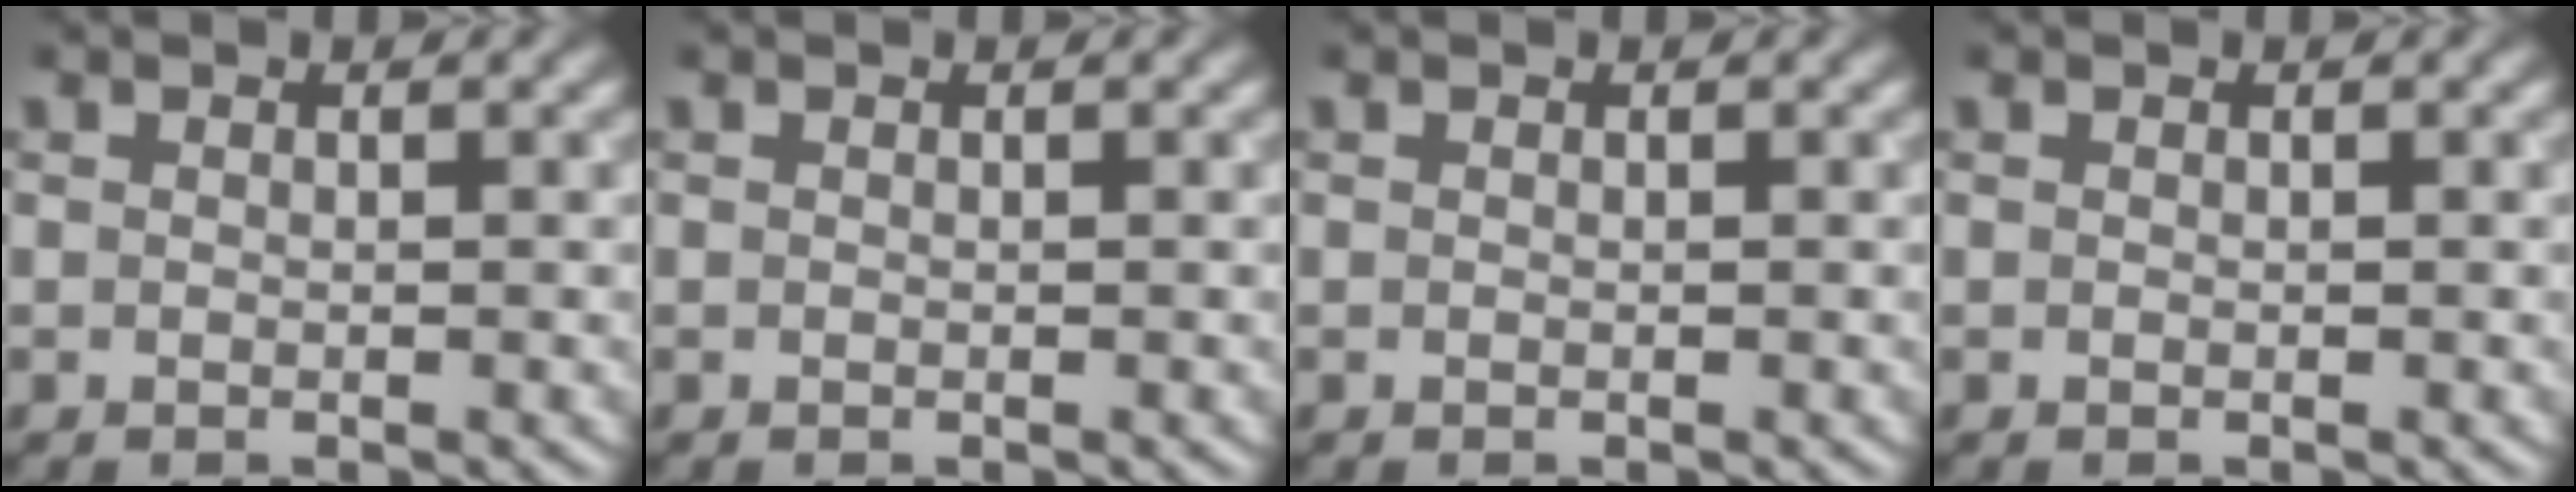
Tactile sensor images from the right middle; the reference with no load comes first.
{"total": 0.0}
{"total": 0.0}
{"total": 0.0}